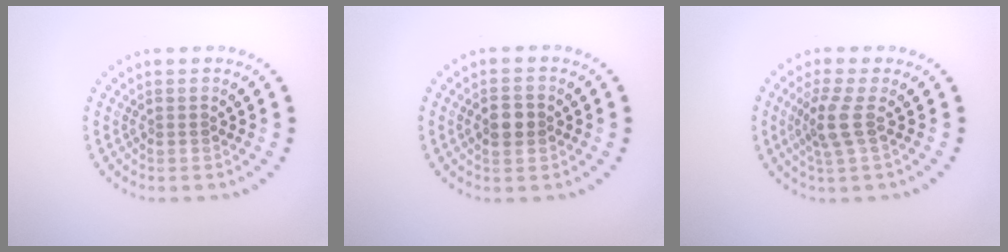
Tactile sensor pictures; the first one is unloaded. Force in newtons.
{"total": 2.7, "press": 2.7, "slide": 0.1}
{"total": 2.5, "press": 2.0, "slide": 1.5}